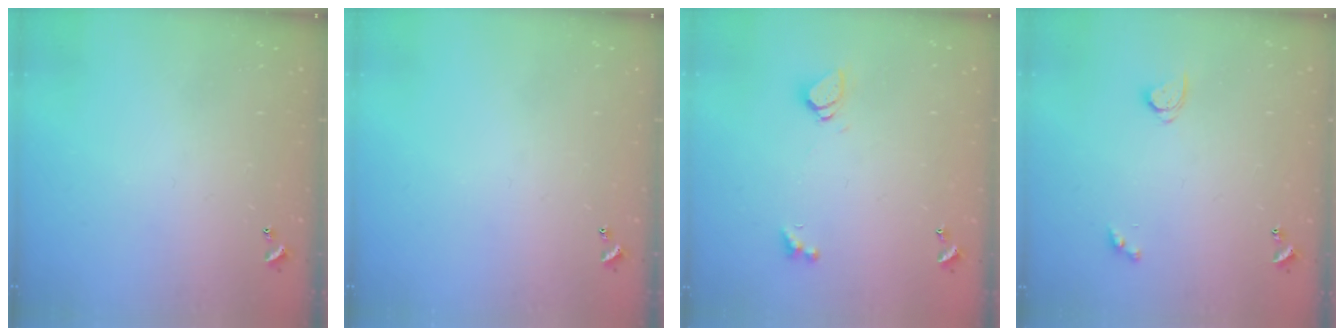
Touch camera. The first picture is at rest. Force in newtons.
{"total": 0.0}
{"total": 1.6, "press": 1.5, "slide": 0.4}
{"total": 2.8, "press": 2.8, "slide": 0.3}